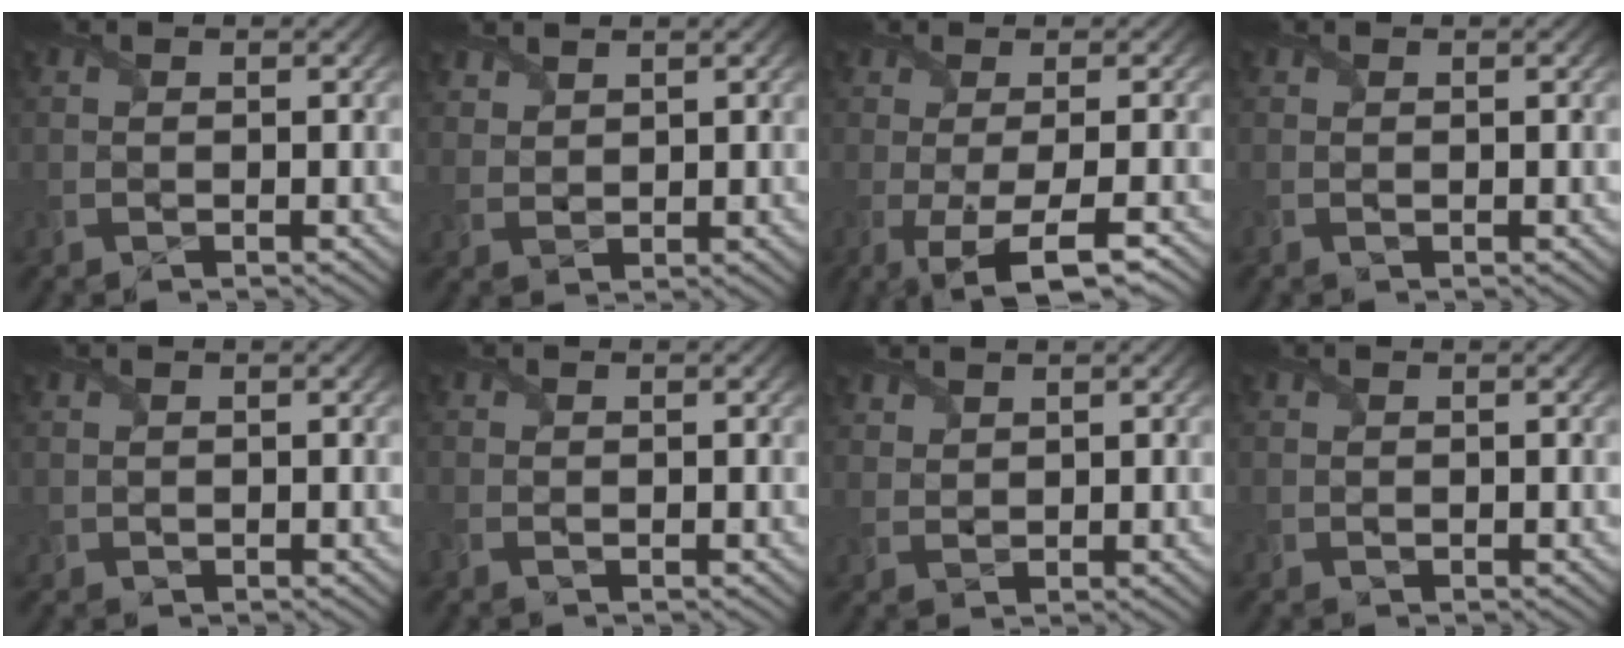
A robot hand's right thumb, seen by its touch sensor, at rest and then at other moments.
{"total": 2.7, "force": [2.5, 1.1, 0.3], "torque": [-0.014, 0.005, 0.054]}
{"total": 6.7, "force": [-2.6, 1.8, 5.9], "torque": [-0.089, -0.007, -0.039]}
{"total": 0.0}
{"total": 0.9, "force": [0.6, 0.6, -0.2], "torque": [0.002, -0.001, 0.009]}
{"total": 1.2, "force": [-0.3, 0.9, 0.6], "torque": [-0.023, -0.002, -0.012]}
{"total": 2.3, "force": [2.1, 0.9, 0.1], "torque": [-0.009, 0.005, 0.046]}
{"total": 0.5, "force": [0.3, 0.4, -0.2], "torque": [0.002, -0.001, 0.005]}